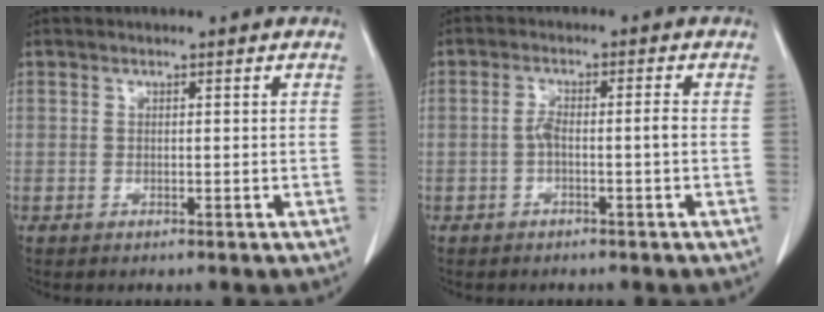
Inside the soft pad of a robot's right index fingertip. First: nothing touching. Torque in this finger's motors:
{"motor_torque": [0.36, -0.02, 0.00, 0.06]}